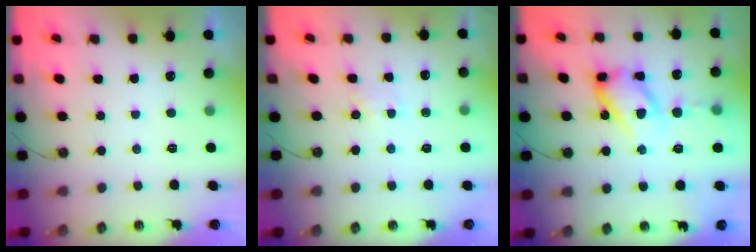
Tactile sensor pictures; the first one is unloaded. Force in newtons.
{"total": 1.7, "press": 1.7, "slide": 0.2}
{"total": 16.0, "press": 15.9, "slide": 1.8}